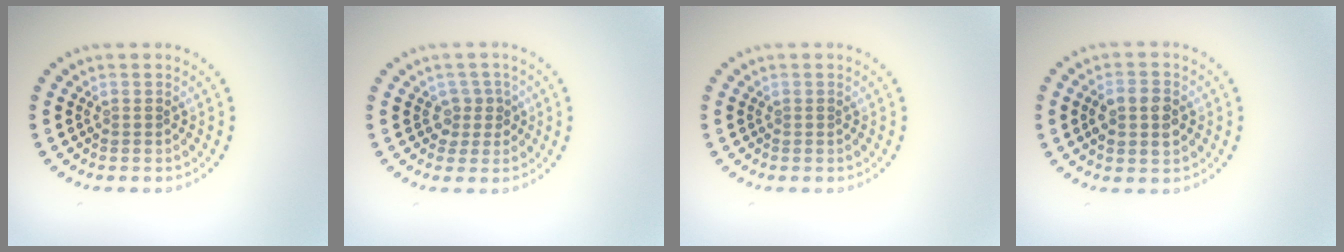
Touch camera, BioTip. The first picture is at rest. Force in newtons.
{"total": 1.9, "press": 1.4, "slide": 1.3}
{"total": 0.0}
{"total": 3.5, "press": 3.5, "slide": 0.1}